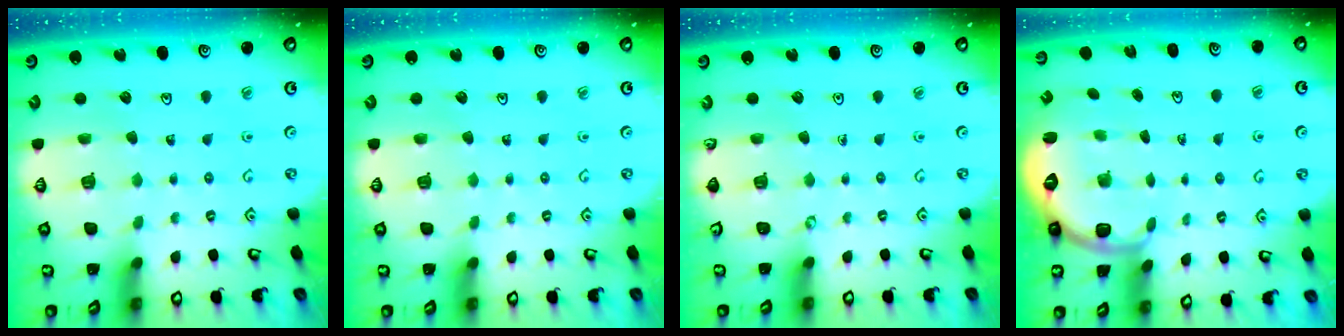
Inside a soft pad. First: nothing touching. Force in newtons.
{"total": 0.0}
{"total": 0.0}
{"total": 2.6, "press": 1.6, "slide": 2.1}